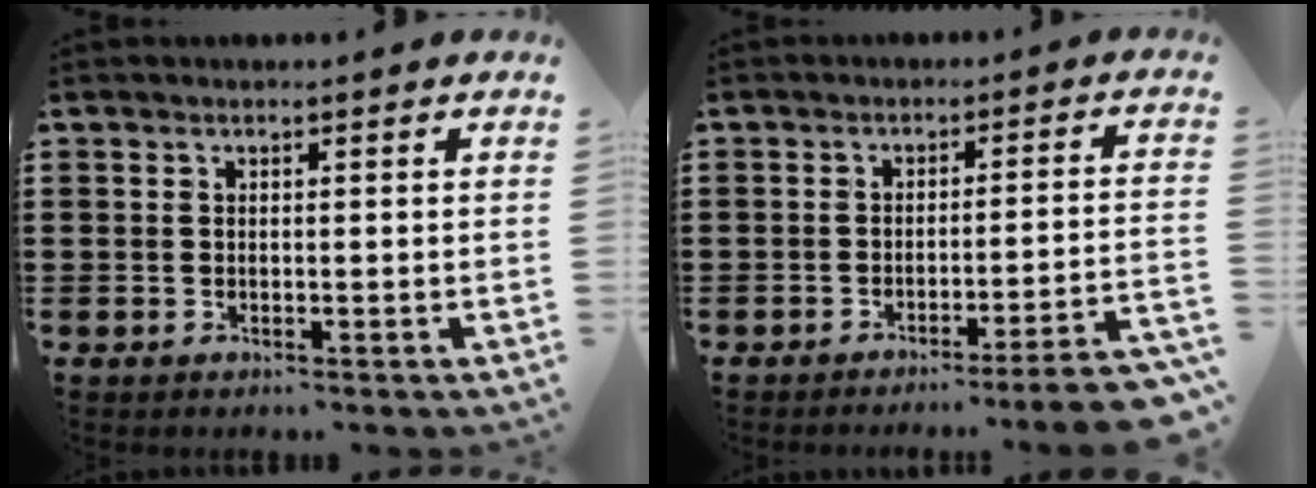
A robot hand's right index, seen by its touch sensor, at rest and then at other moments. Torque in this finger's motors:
{"motor_torque": [1.44, -0.70, 0.77, 0.04]}